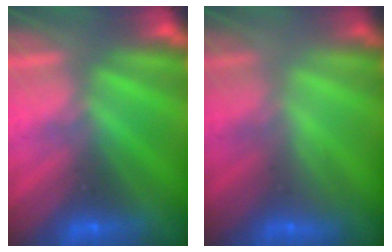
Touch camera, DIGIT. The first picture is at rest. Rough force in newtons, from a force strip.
{"total": 2.2}